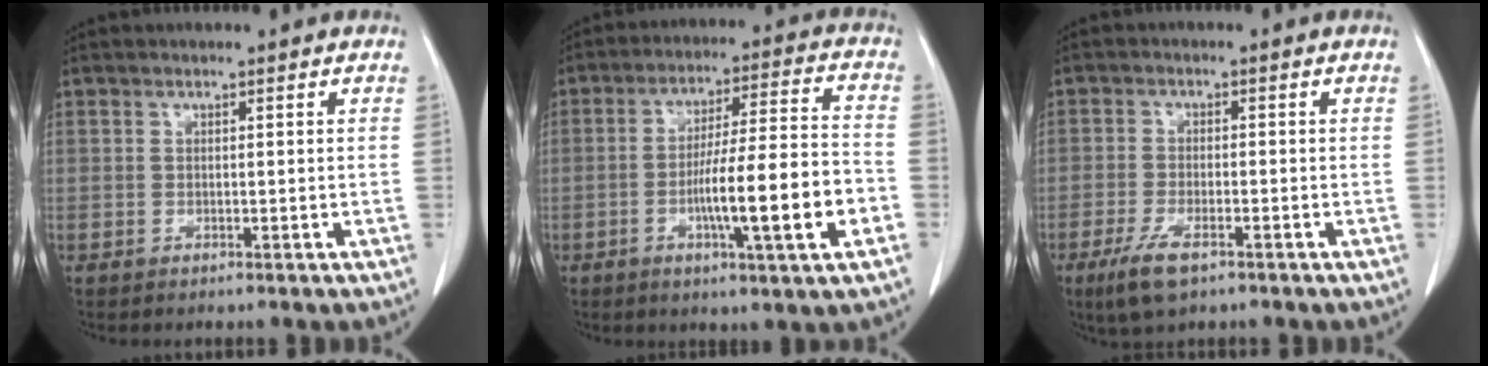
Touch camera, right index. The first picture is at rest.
{"total": 14.4, "force": [-4.4, 0.6, 13.7], "torque": [-0.227, 0.003, -0.070]}
{"total": 5.7, "force": [-3.5, 1.5, 4.2], "torque": [-0.092, -0.012, -0.059]}